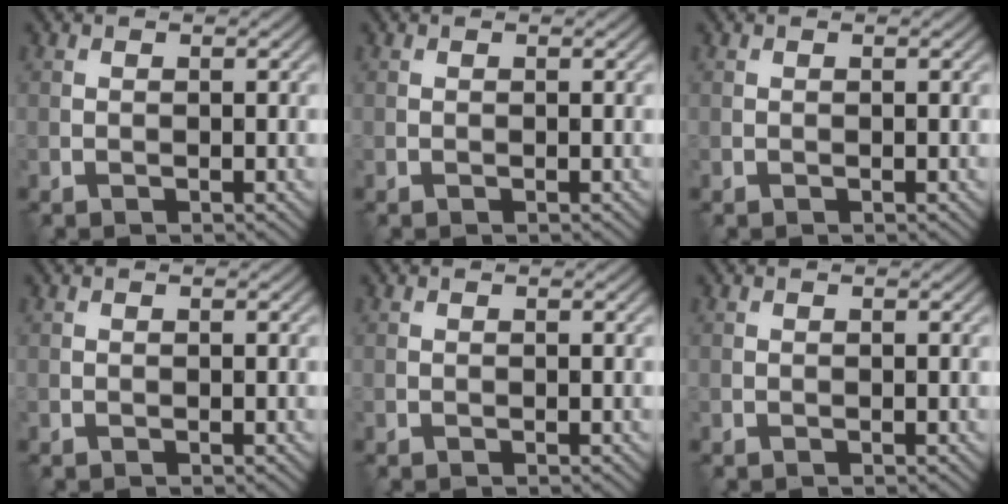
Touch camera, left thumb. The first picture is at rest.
{"total": 0.0}
{"total": 0.0}
{"total": 0.0}
{"total": 0.0}
{"total": 0.0}